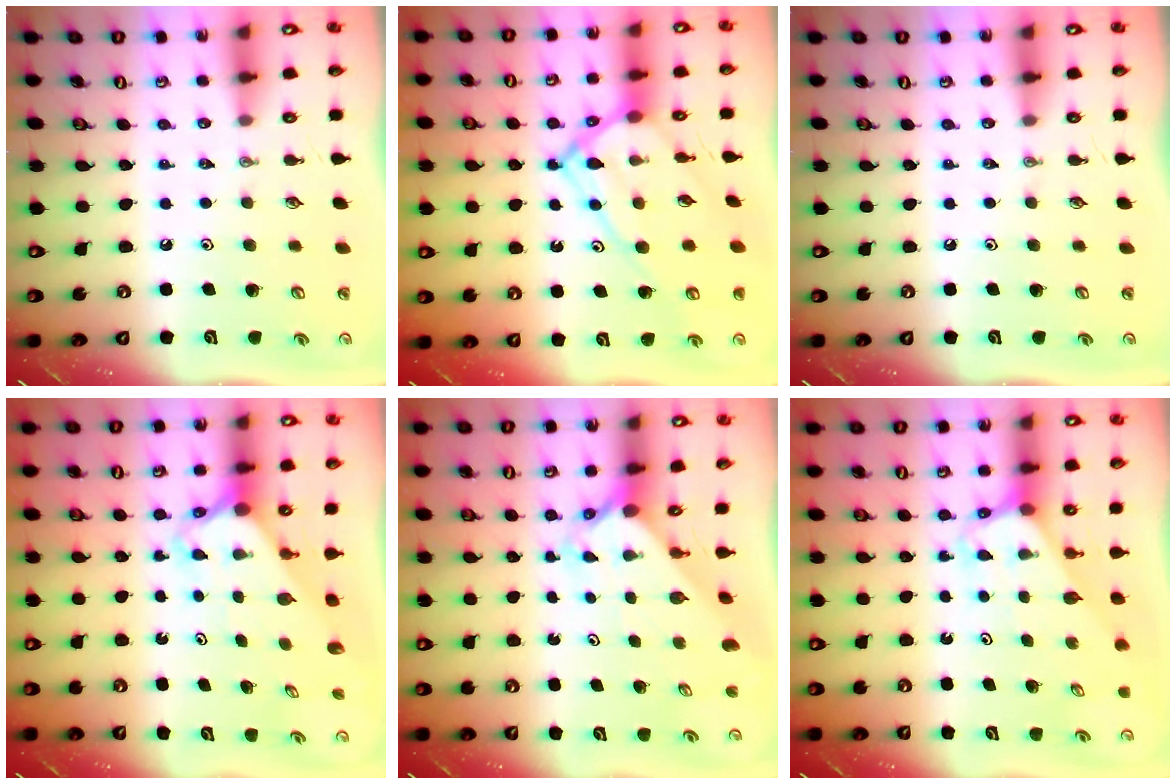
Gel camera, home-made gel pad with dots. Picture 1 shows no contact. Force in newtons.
{"total": 14.3, "press": 14.3, "slide": 1.4}
{"total": 0.0}
{"total": 2.5, "press": 2.5, "slide": 0.1}
{"total": 2.4, "press": 2.3, "slide": 0.2}
{"total": 3.0, "press": 3.0, "slide": 0.2}